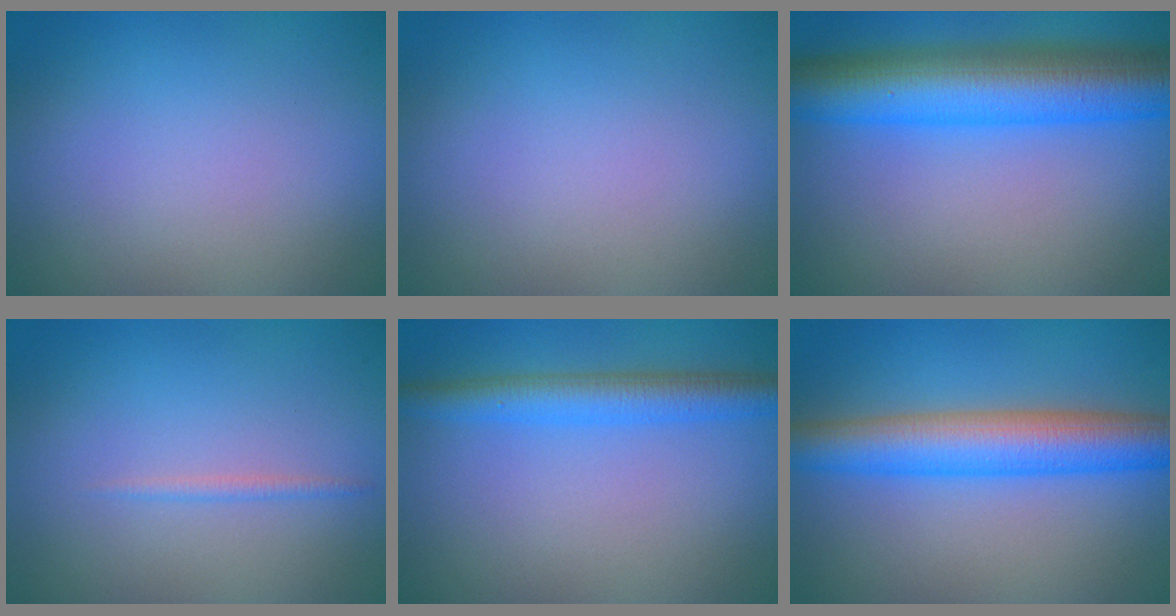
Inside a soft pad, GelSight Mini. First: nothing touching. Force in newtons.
{"total": 0.0}
{"total": 10.3, "press": 10.3, "slide": 0.1}
{"total": 0.7, "press": 0.7, "slide": 0.1}
{"total": 4.0, "press": 4.0, "slide": 0.2}
{"total": 6.9, "press": 6.9, "slide": 0.1}